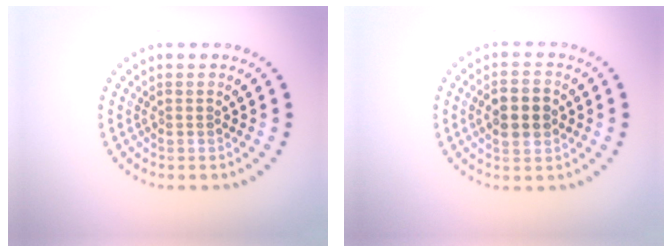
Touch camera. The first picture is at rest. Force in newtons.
{"total": 3.7, "press": 3.7, "slide": 0.3}